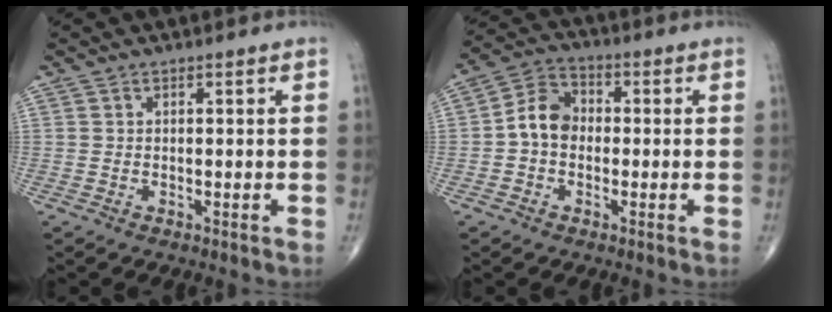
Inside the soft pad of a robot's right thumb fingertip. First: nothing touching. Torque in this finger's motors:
{"motor_torque": [1.04, 0.94, 0.73, -0.06, 0.11]}